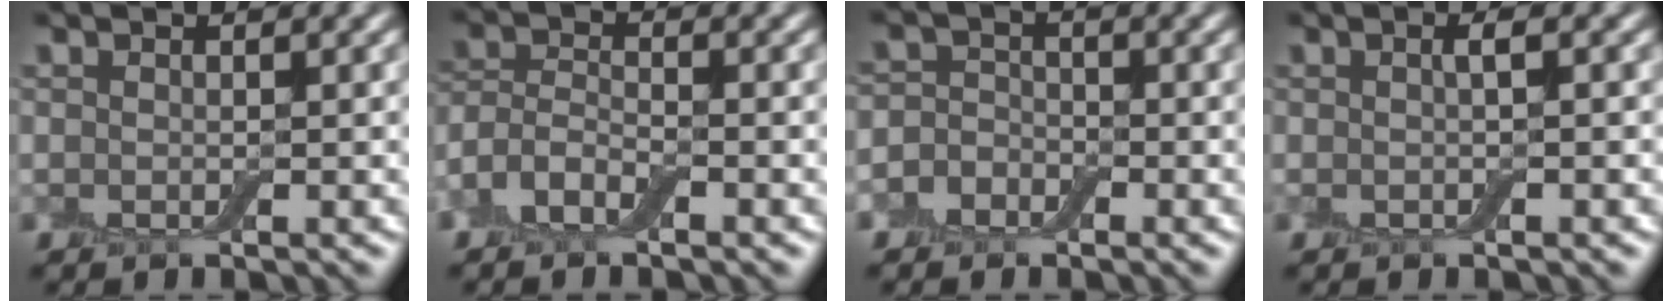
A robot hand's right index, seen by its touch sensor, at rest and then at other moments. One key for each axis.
{"total": 3.1, "fx": -2.1, "fy": 1.2, "fz": 1.9, "tx": -0.042, "ty": 0.003, "tz": -0.051}
{"total": 2.8, "fx": -1.4, "fy": 2.2, "fz": 1.0, "tx": 0.002, "ty": 0.007, "tz": -0.041}
{"total": 1.2, "fx": 0.1, "fy": 0.2, "fz": 1.2, "tx": -0.021, "ty": 0.003, "tz": -0.002}